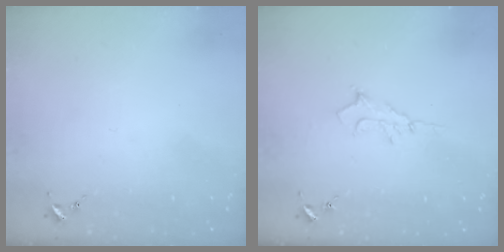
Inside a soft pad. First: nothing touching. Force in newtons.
{"total": 6.2, "press": 6.1, "slide": 0.8}